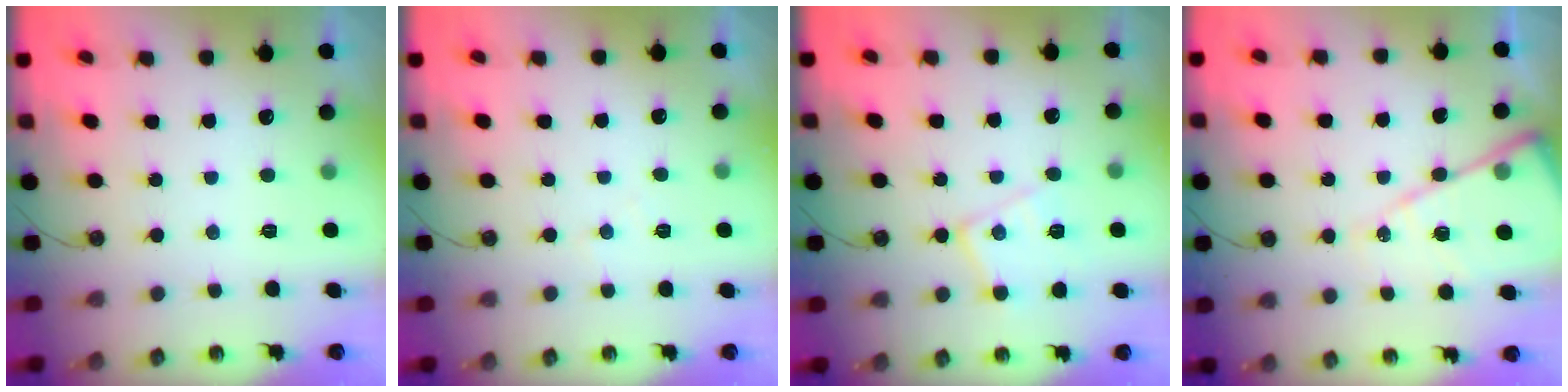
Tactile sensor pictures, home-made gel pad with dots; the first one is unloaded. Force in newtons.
{"total": 3.9, "press": 3.8, "slide": 0.6}
{"total": 11.4, "press": 11.4, "slide": 0.6}
{"total": 14.8, "press": 14.7, "slide": 1.7}